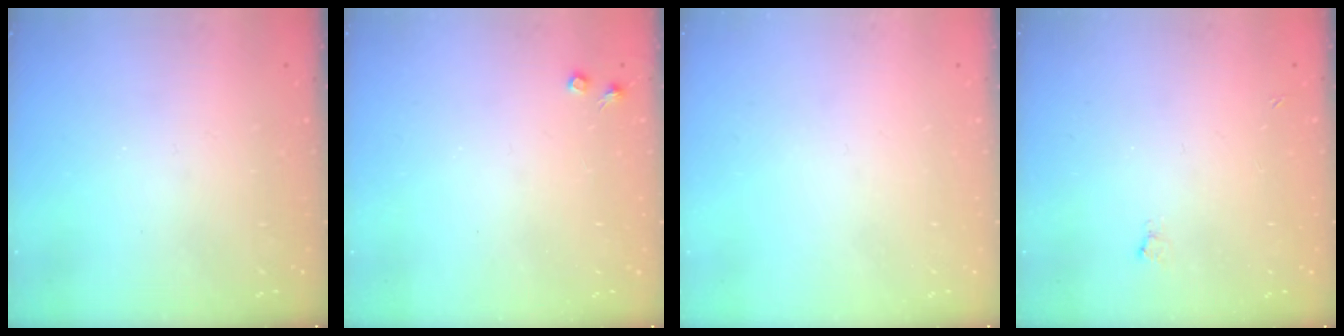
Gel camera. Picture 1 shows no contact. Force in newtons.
{"total": 2.7, "press": 2.7, "slide": 0.4}
{"total": 0.0}
{"total": 3.2, "press": 3.1, "slide": 0.5}